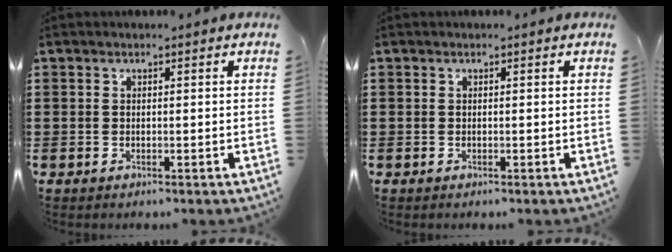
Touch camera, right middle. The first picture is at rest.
{"total": 0.0}